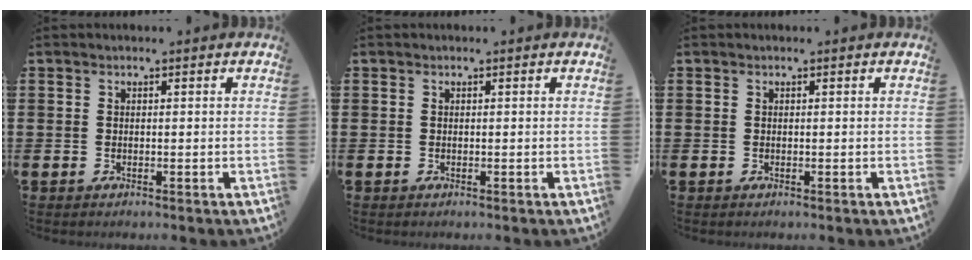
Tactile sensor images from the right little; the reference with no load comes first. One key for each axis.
{"total": 0.0}
{"total": 0.0}